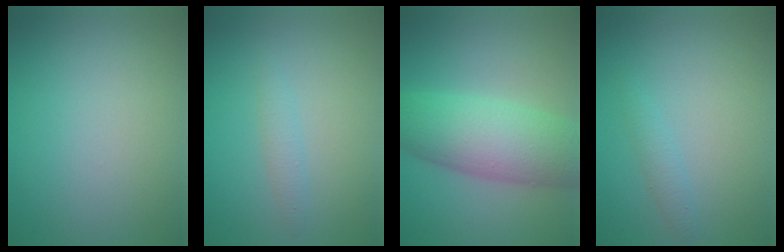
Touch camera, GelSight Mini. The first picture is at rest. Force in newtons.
{"total": 1.1, "press": 1.1, "slide": 0.1}
{"total": 8.1, "press": 8.1, "slide": 0.1}
{"total": 1.2, "press": 1.2, "slide": 0.1}